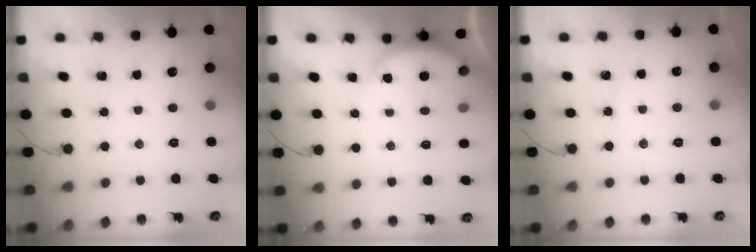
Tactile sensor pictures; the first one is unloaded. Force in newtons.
{"total": 3.0, "press": 2.9, "slide": 0.5}
{"total": 3.9, "press": 3.1, "slide": 2.3}